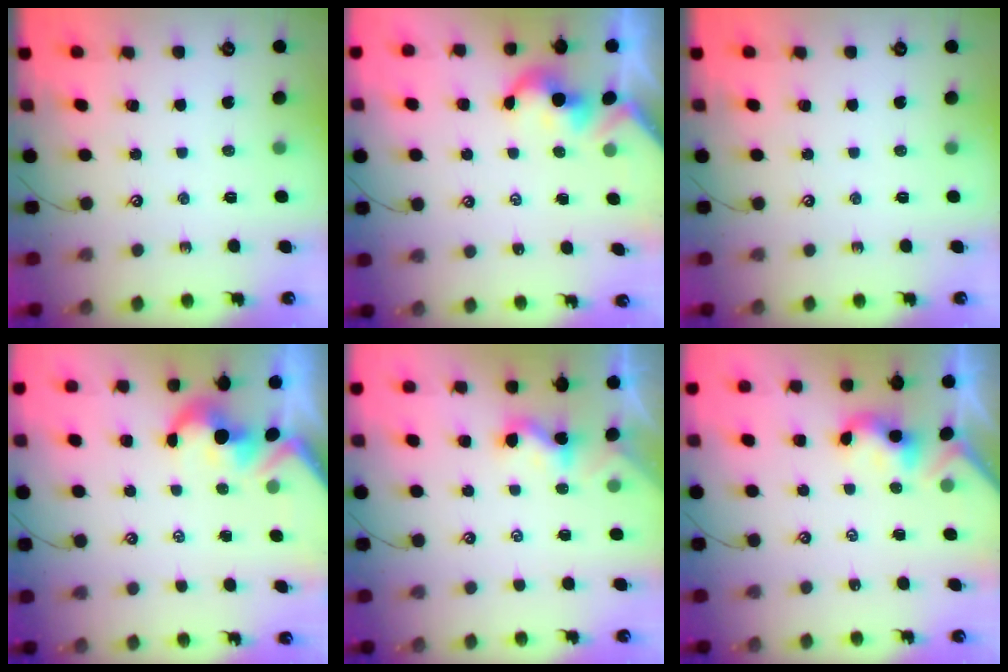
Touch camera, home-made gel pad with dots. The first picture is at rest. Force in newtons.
{"total": 2.1, "press": 2.1, "slide": 0.3}
{"total": 0.0}
{"total": 2.1, "press": 1.9, "slide": 0.8}
{"total": 2.3, "press": 2.3, "slide": 0.2}
{"total": 2.0, "press": 2.0, "slide": 0.3}